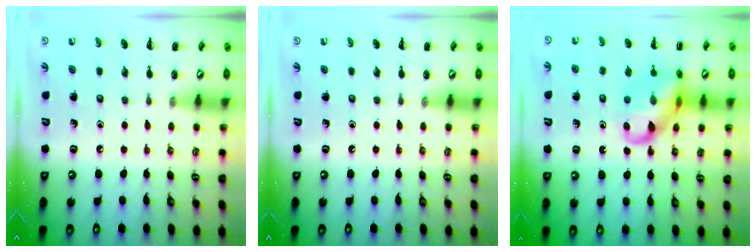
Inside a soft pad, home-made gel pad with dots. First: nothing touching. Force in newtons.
{"total": 0.0}
{"total": 14.6, "press": 14.5, "slide": 1.8}